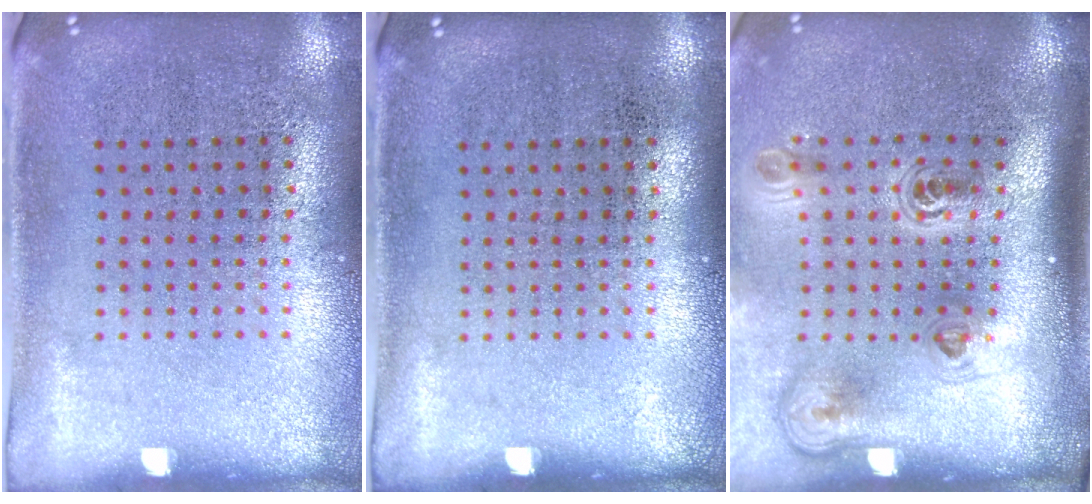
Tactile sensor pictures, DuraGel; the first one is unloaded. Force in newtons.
{"total": 0.0}
{"total": 2.3, "press": 1.5, "slide": 1.8}